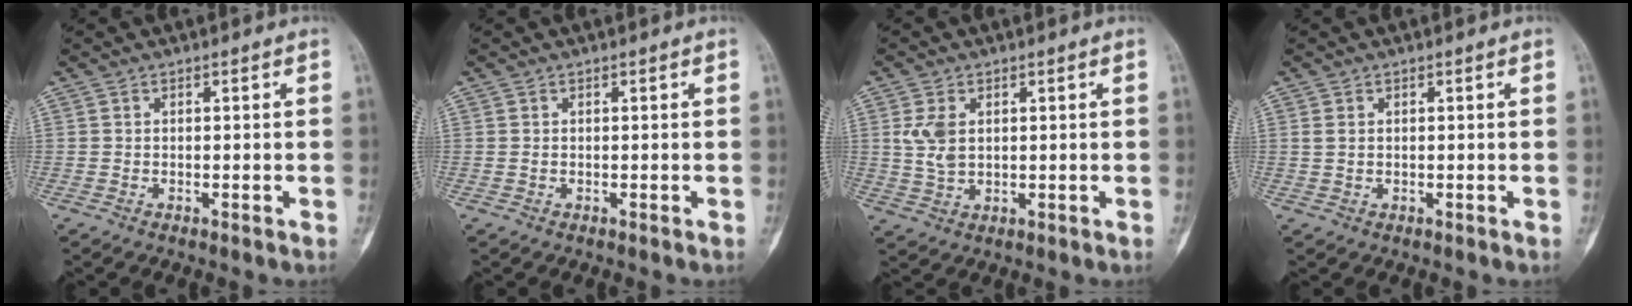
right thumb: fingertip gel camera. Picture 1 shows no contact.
{"total": 0.0}
{"total": 5.0, "force": [1.2, 3.1, 3.7], "torque": [-0.074, -0.002, 0.030]}
{"total": 1.3, "force": [0.3, 0.9, 0.9], "torque": [-0.024, 0.002, 0.011]}